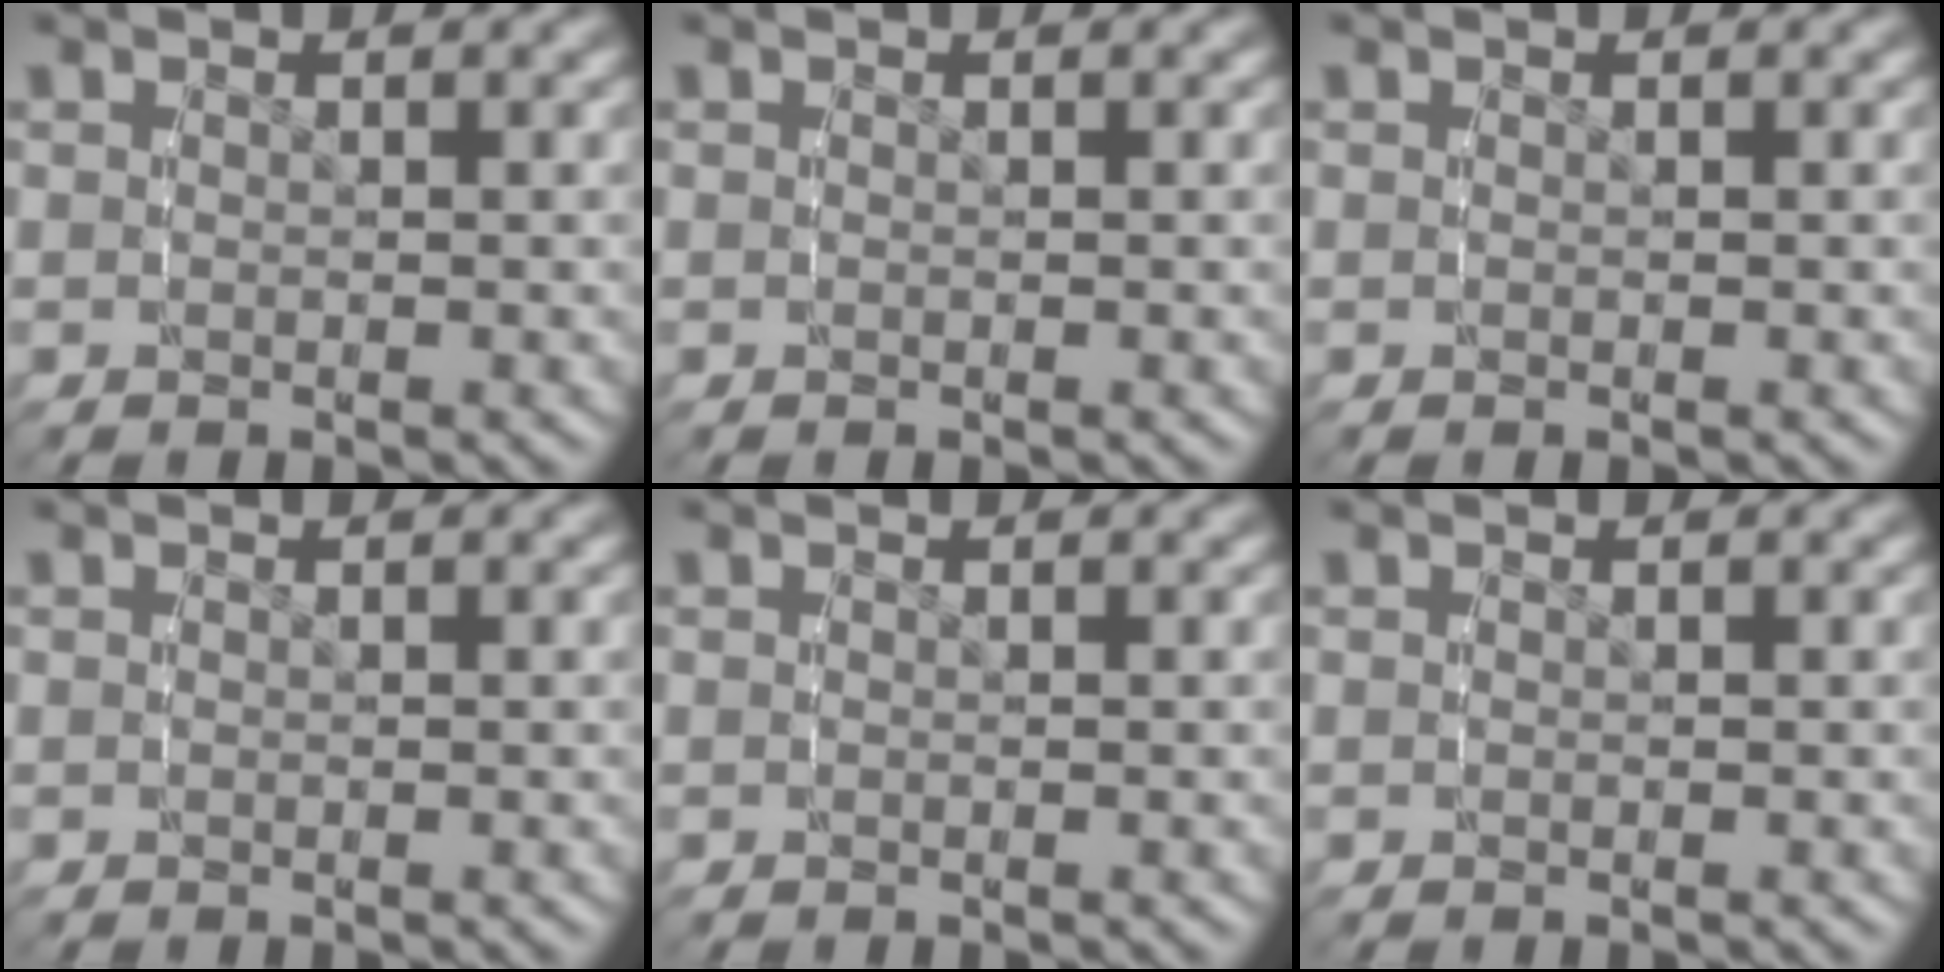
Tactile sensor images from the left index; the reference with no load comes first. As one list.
[{"total": 0.0}, {"total": 0.0}, {"total": 0.0}, {"total": 0.0}, {"total": 0.0}]